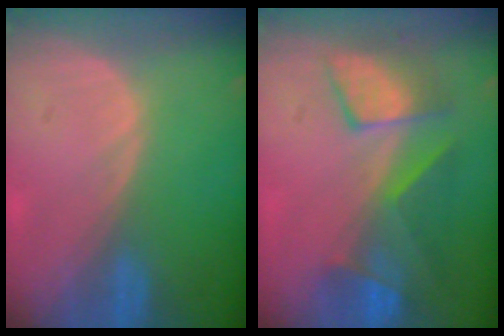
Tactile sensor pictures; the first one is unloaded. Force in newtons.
{"total": 8.1, "press": 7.9, "slide": 1.8}